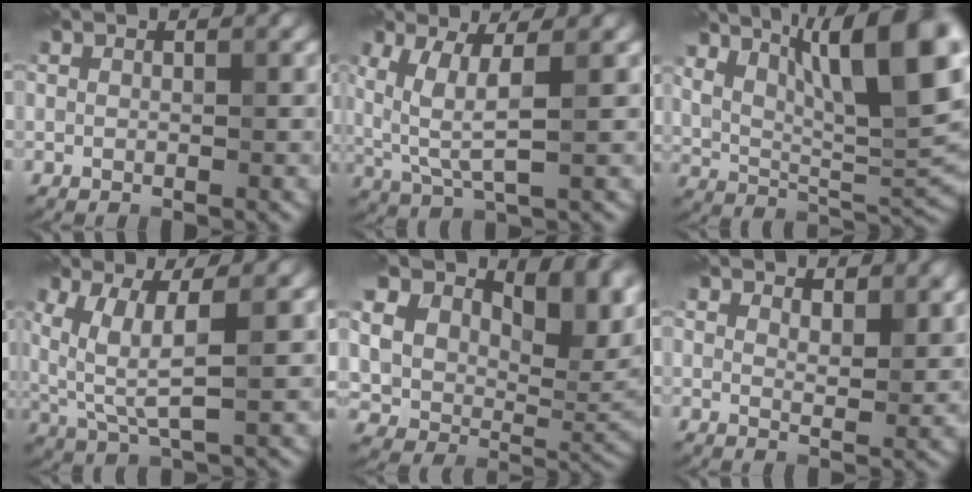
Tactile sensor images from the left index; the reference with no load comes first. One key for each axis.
{"total": 3.9, "fx": 0.9, "fy": 0.7, "fz": 3.8, "tx": -0.089, "ty": -0.004, "tz": 0.025}
{"total": 13.3, "fx": 6.3, "fy": 4.3, "fz": 10.9, "tx": -0.168, "ty": 0.014, "tz": 0.106}
{"total": 4.9, "fx": 1.2, "fy": 1.1, "fz": 4.6, "tx": -0.111, "ty": -0.008, "tz": 0.033}
{"total": 16.5, "fx": 7.1, "fy": 10.3, "fz": 10.7, "tx": -0.206, "ty": 0.045, "tz": 0.135}
{"total": 2.5, "fx": 1.9, "fy": 0.8, "fz": 1.4, "tx": -0.031, "ty": -0.002, "tz": 0.032}